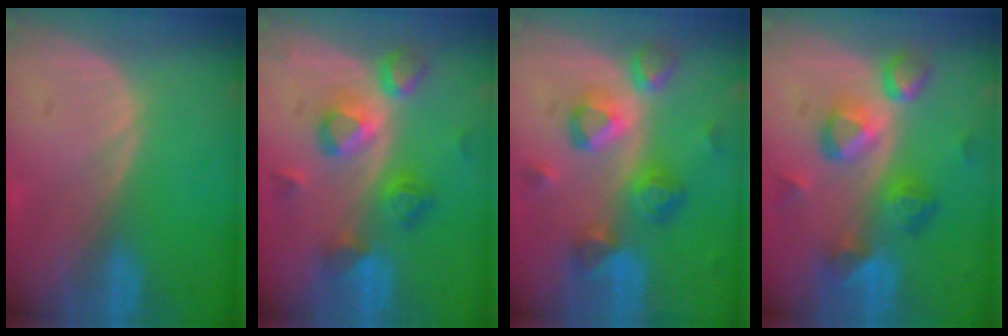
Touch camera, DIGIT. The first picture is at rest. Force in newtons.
{"total": 7.4, "press": 7.4, "slide": 0.8}
{"total": 9.3, "press": 8.2, "slide": 4.3}
{"total": 9.4, "press": 8.1, "slide": 4.6}